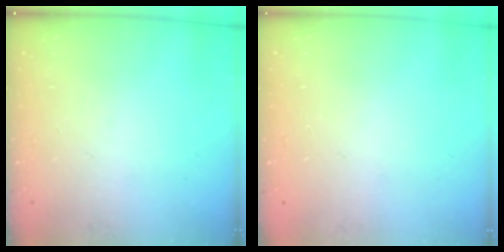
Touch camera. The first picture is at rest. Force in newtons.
{"total": 0.0}